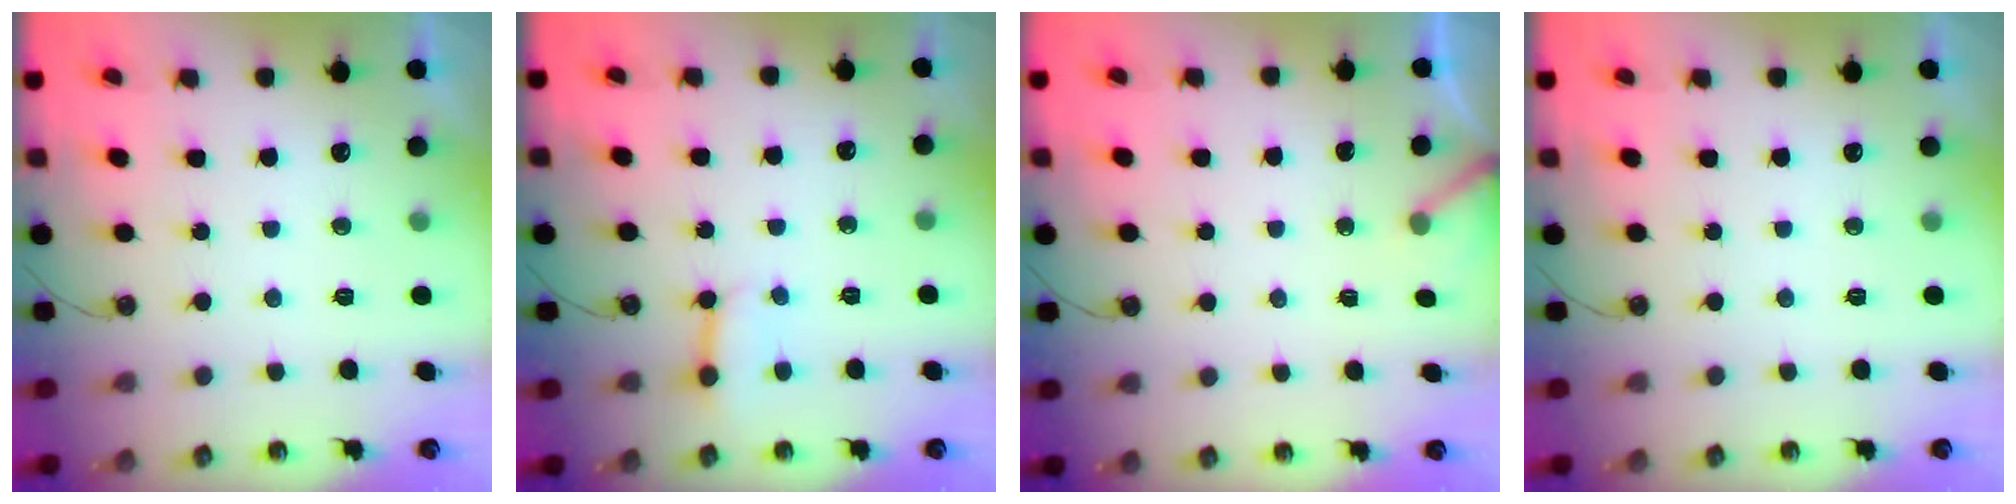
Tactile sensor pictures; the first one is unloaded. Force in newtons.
{"total": 2.9, "press": 2.9, "slide": 0.2}
{"total": 3.2, "press": 3.2, "slide": 0.2}
{"total": 0.0}